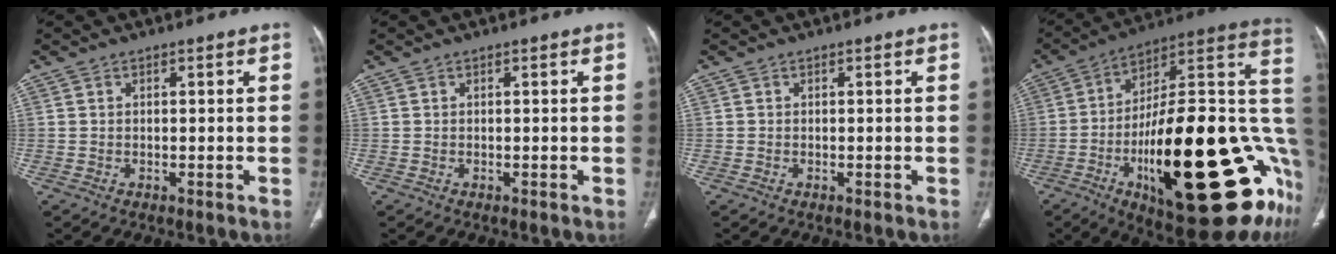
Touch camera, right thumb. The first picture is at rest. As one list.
[{"total": 0.0}, {"total": 0.0}, {"total": 40.1, "force": [-8.6, 13.8, 36.6], "torque": [-0.438, 0.030, -0.124]}]